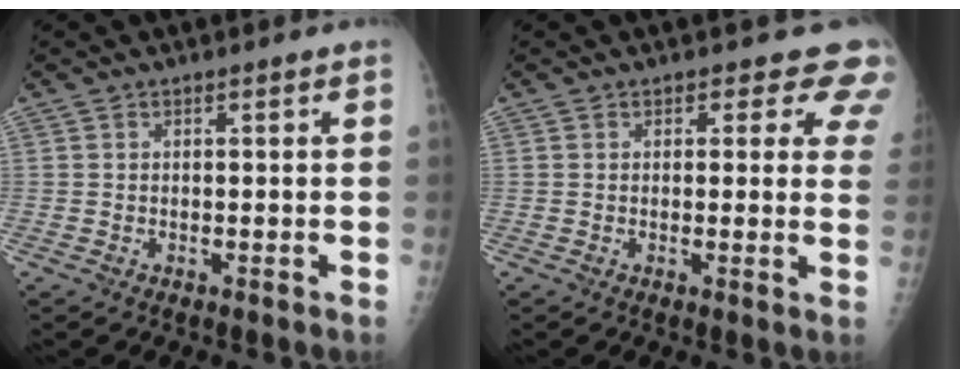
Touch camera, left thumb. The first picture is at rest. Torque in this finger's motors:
{"motor_torque": [0.09, 0.25, -0.13, -0.26, 0.11]}